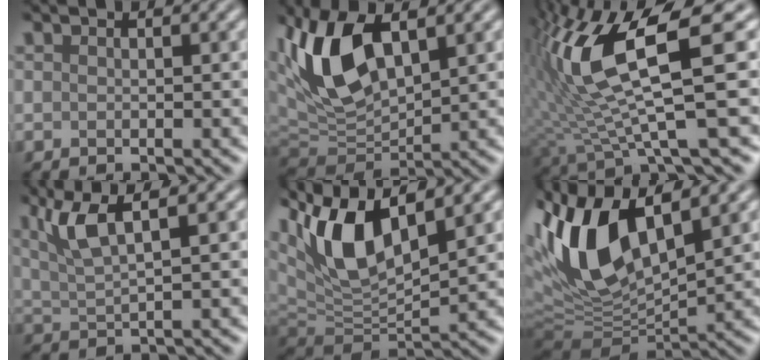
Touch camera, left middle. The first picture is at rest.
{"total": 9.1, "force": [2.9, 4.7, 7.3], "torque": [-0.161, 0.006, 0.048]}
{"total": 11.8, "force": [2.8, 2.9, 11.1], "torque": [-0.222, 0.000, 0.055]}
{"total": 5.3, "force": [2.7, 1.3, 4.4], "torque": [-0.086, 0.013, 0.055]}
{"total": 9.9, "force": [4.7, 4.2, 7.7], "torque": [-0.166, 0.008, 0.083]}
{"total": 11.8, "force": [3.8, 5.2, 9.9], "torque": [-0.220, 0.006, 0.068]}